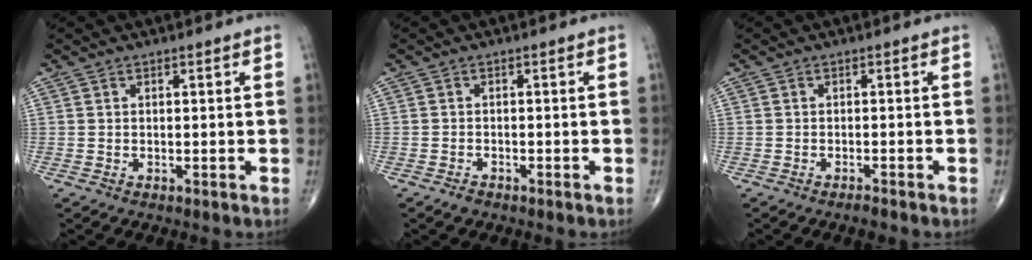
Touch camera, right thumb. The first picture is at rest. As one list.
[{"total": 1.4, "force": [-1.1, 0.7, 0.5], "torque": [-0.013, 0.003, -0.018]}, {"total": 1.4, "force": [-1.2, 0.2, 0.7], "torque": [-0.020, 0.005, -0.021]}]